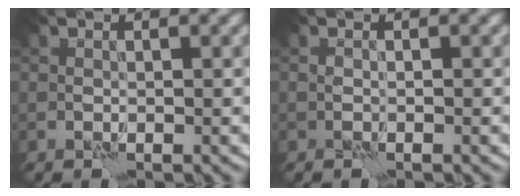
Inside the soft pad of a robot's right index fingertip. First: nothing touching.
{"total": 0.8, "force": [0.3, -0.6, -0.5], "torque": [0.008, 0.001, 0.009]}